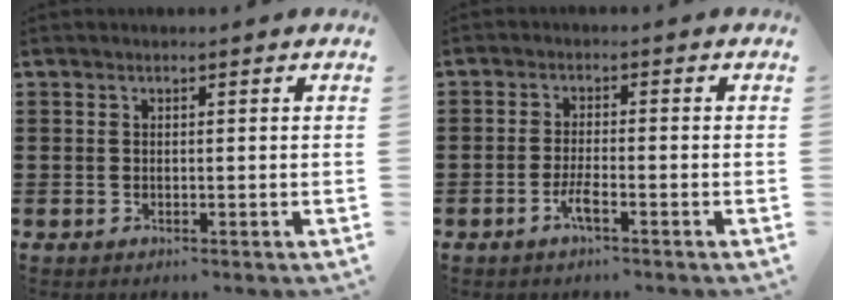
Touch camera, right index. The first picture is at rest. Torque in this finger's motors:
{"motor_torque": [0.94, 1.18, 0.22, 0.07]}